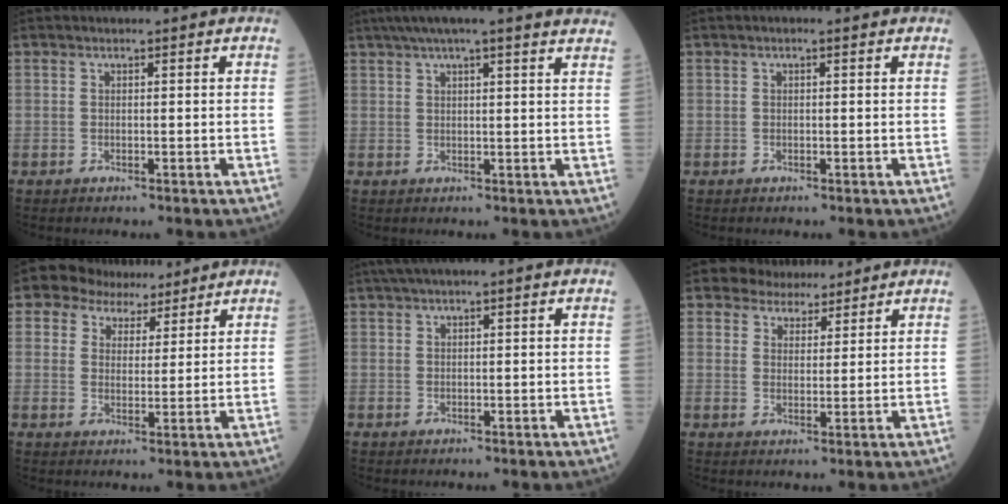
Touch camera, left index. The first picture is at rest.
{"total": 16.0, "force": [13.5, 1.0, 8.4], "torque": [-0.134, 0.042, 0.164]}
{"total": 0.6, "force": [0.3, 0.2, 0.5], "torque": [-0.012, 0.004, -0.001]}
{"total": 6.1, "force": [4.7, 3.9, 0.8], "torque": [-0.014, 0.019, 0.074]}
{"total": 2.8, "force": [1.7, 0.0, 2.2], "torque": [-0.048, 0.023, 0.033]}
{"total": 5.2, "force": [4.5, 2.5, 0.6], "torque": [-0.004, 0.008, 0.069]}